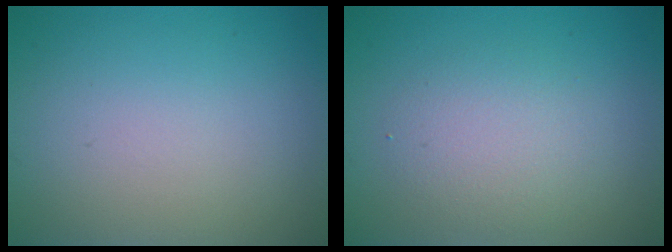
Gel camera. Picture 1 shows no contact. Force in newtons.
{"total": 2.9, "press": 2.9, "slide": 0.2}